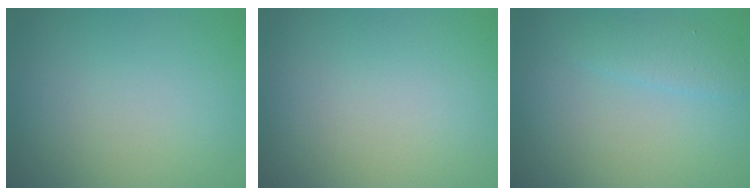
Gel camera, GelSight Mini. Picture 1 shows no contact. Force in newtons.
{"total": 0.0}
{"total": 1.6, "press": 1.6, "slide": 0.1}